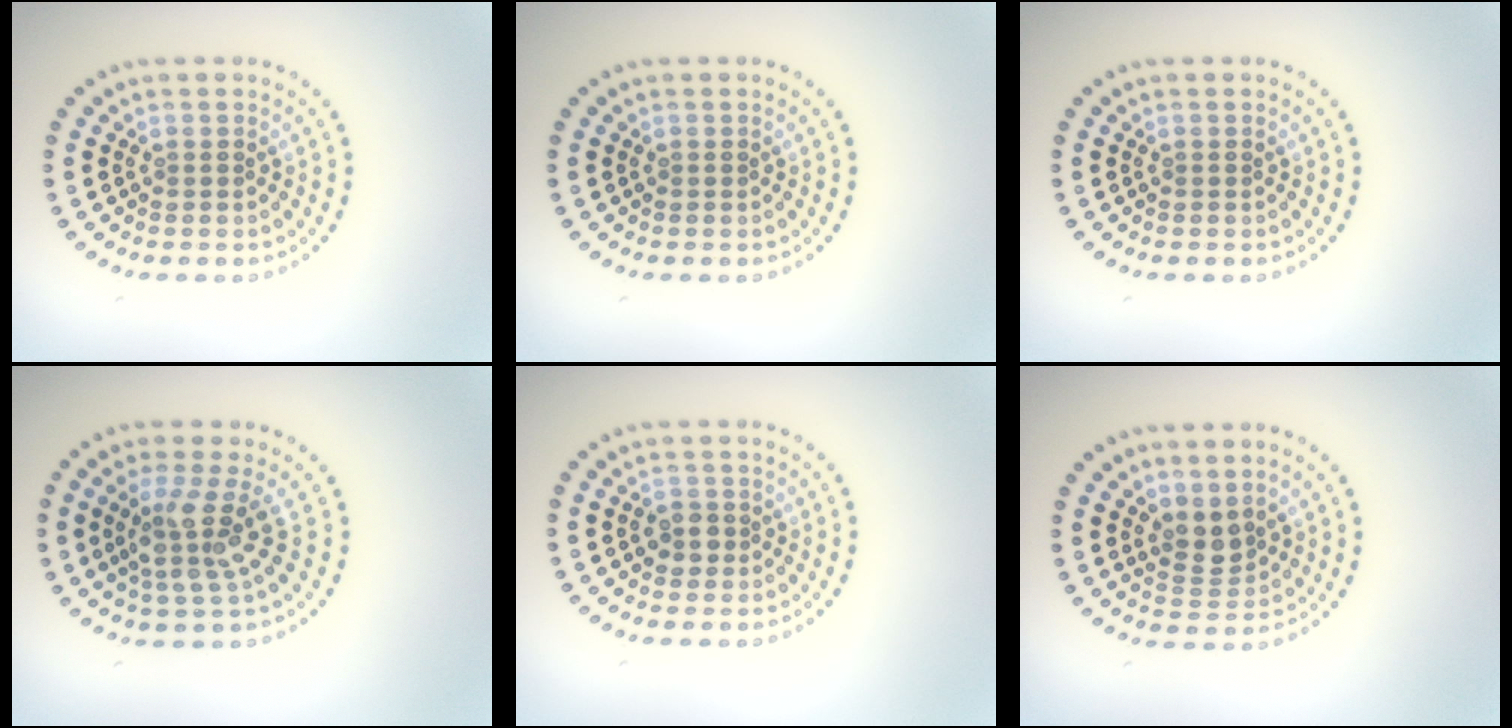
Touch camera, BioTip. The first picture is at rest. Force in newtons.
{"total": 0.0}
{"total": 0.0}
{"total": 3.8, "press": 3.0, "slide": 2.4}
{"total": 1.6, "press": 1.5, "slide": 0.6}
{"total": 2.3, "press": 1.8, "slide": 1.3}